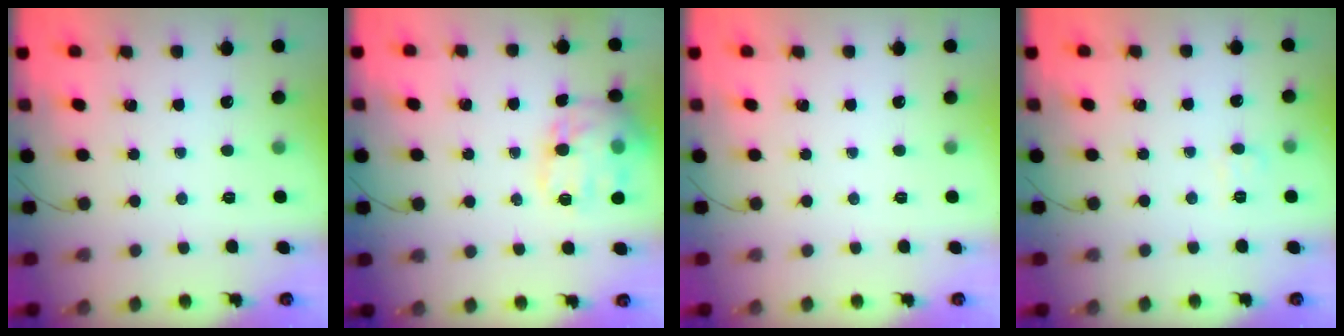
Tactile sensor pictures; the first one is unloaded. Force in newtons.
{"total": 16.3, "press": 16.2, "slide": 2.0}
{"total": 0.0}
{"total": 4.9, "press": 4.5, "slide": 1.7}